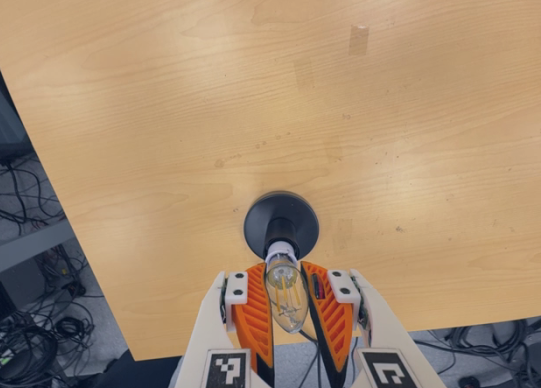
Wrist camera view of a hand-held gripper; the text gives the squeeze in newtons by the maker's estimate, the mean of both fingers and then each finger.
{"total": 20.6, "left": 21.2, "right": 20.0}